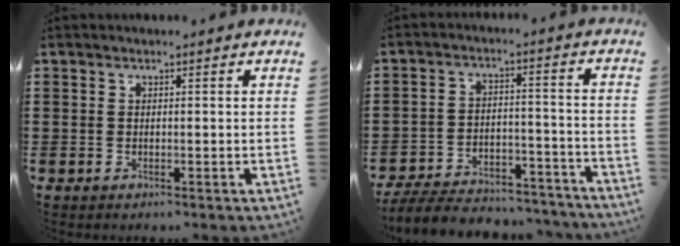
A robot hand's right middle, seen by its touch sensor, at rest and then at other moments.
{"total": 7.3, "force": [-6.9, 1.3, 1.8], "torque": [-0.037, 0.012, -0.135]}